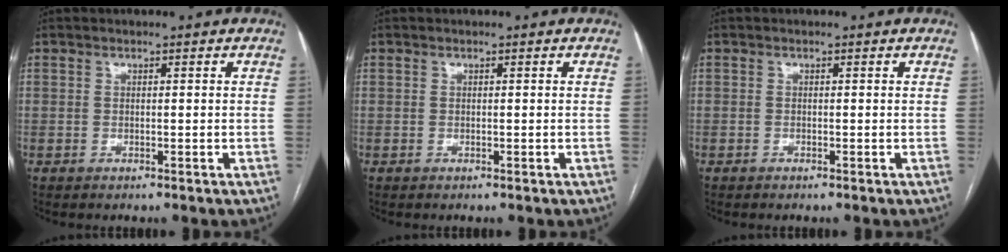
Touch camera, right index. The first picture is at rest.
{"total": 0.0}
{"total": 0.0}